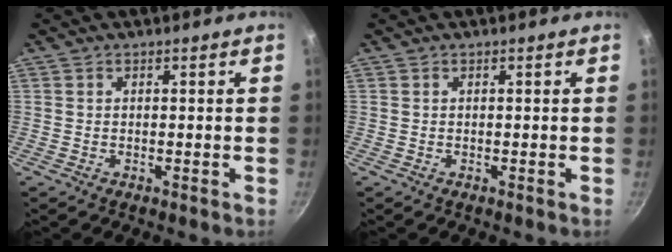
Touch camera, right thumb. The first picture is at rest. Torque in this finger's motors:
{"motor_torque": [-0.01, -0.01, 0.06, -0.03, 0.00]}